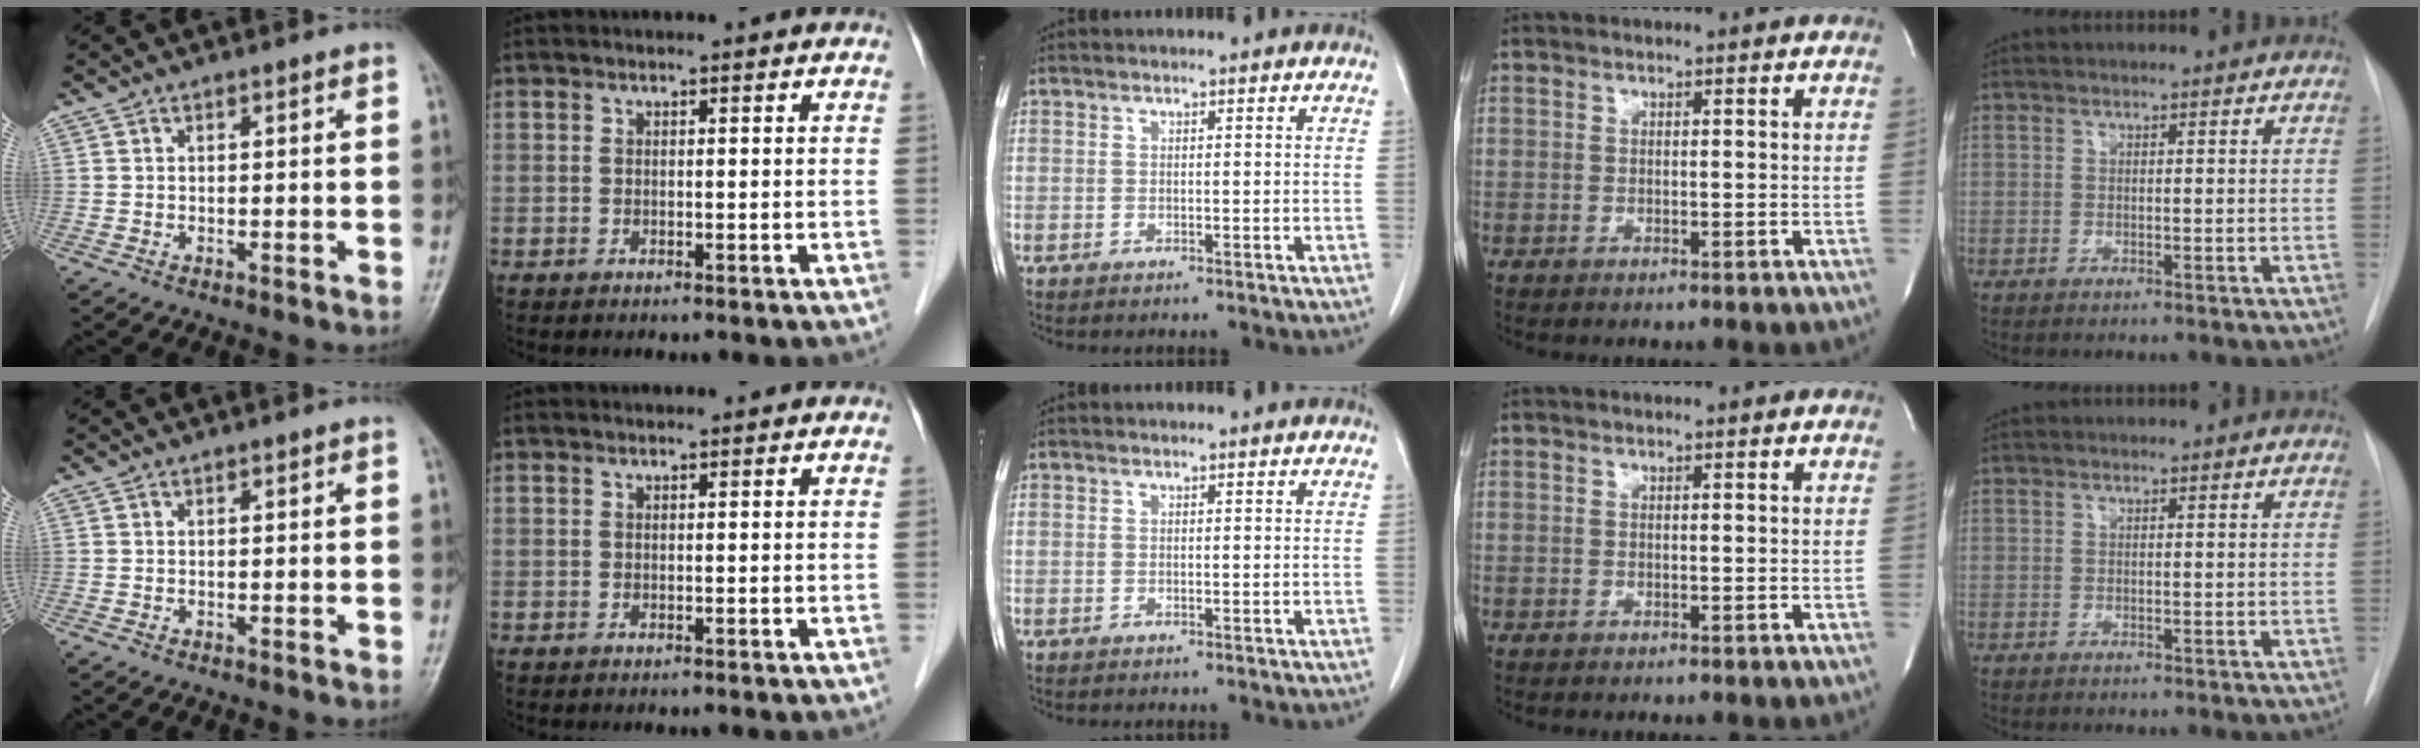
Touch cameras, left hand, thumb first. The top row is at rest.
{}